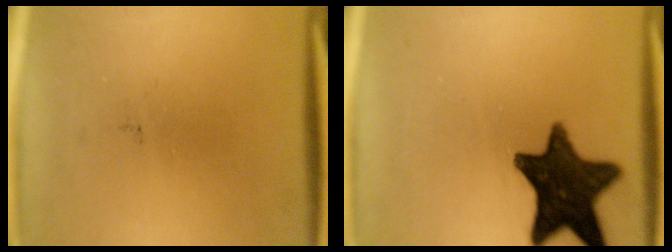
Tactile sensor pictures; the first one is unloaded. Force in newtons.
{"total": 14.2}